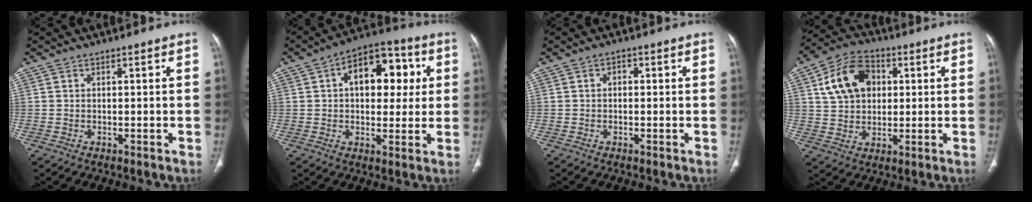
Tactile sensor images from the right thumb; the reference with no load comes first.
{"total": 15.0, "force": [3.4, 9.1, 11.4], "torque": [-0.116, 0.018, 0.045]}
{"total": 1.4, "force": [0.1, 1.0, 1.0], "torque": [-0.008, 0.006, -0.002]}
{"total": 12.7, "force": [3.3, 9.2, 8.0], "torque": [-0.120, 0.009, 0.055]}